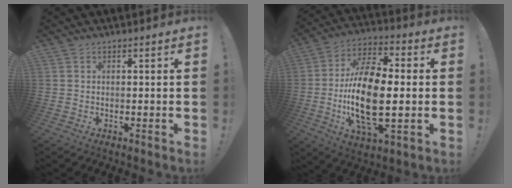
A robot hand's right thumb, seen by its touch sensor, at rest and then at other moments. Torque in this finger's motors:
{"motor_torque": [2.54, 2.46, 1.96, -0.53, 0.57]}